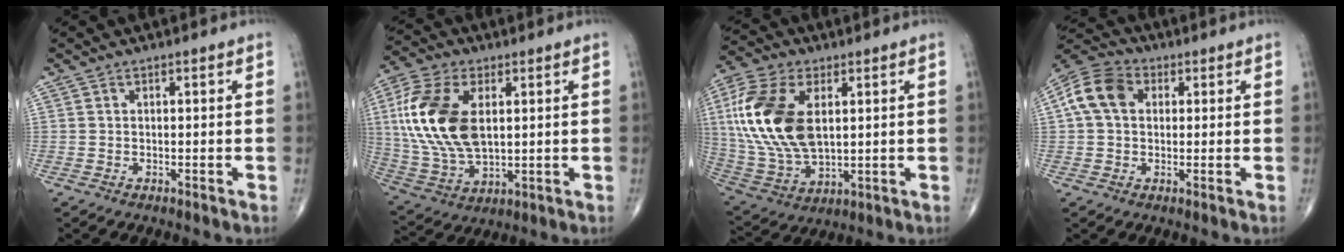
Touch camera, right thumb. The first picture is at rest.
{"total": 18.8, "force": [3.3, 10.7, 15.1], "torque": [-0.316, -0.012, 0.064]}
{"total": 20.2, "force": [3.8, 11.5, 16.2], "torque": [-0.340, -0.015, 0.074]}
{"total": 9.6, "force": [1.9, 7.0, 6.2], "torque": [-0.119, 0.024, 0.026]}